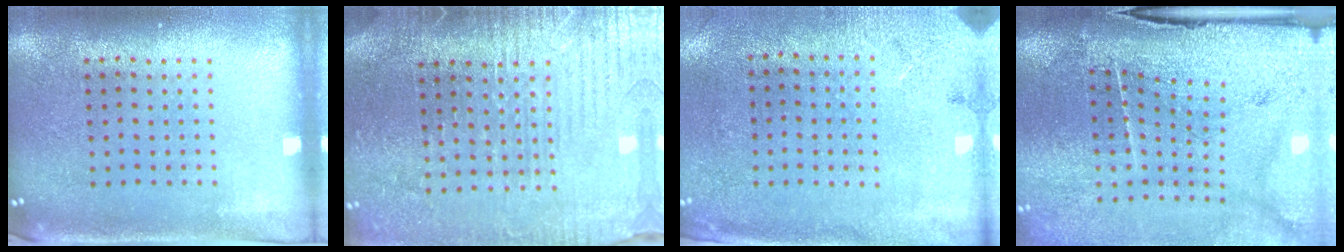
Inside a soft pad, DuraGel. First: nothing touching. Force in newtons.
{"total": 3.6, "press": 3.4, "slide": 1.2}
{"total": 2.7, "press": 2.2, "slide": 1.6}
{"total": 3.5, "press": 3.2, "slide": 1.4}